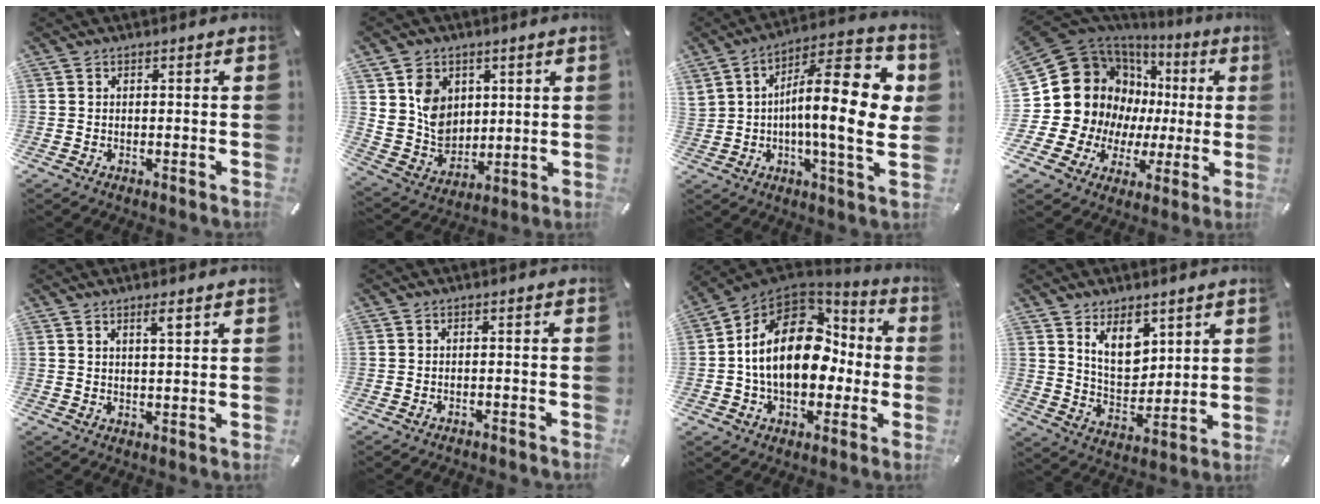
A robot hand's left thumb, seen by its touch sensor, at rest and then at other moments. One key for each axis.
{"total": 9.3, "fx": 3.6, "fy": 8.2, "fz": 2.7, "tx": -0.057, "ty": -0.010, "tz": 0.076}
{"total": 20.1, "fx": 2.2, "fy": 6.7, "fz": 18.8, "tx": -0.283, "ty": -0.013, "tz": 0.027}
{"total": 22.1, "fx": 5.4, "fy": 17.8, "fz": 11.9, "tx": -0.244, "ty": -0.054, "tz": 0.128}
{"total": 2.9, "fx": 2.0, "fy": 0.3, "fz": 2.1, "tx": -0.037, "ty": -0.004, "tz": 0.033}
{"total": 1.4, "fx": -1.3, "fy": 0.3, "fz": 0.3, "tx": -0.008, "ty": 0.004, "tz": -0.026}
{"total": 18.7, "fx": 0.8, "fy": 13.4, "fz": 13.1, "tx": -0.232, "ty": 0.002, "tz": 0.014}
{"total": 10.3, "fx": 5.6, "fy": 6.8, "fz": 5.4, "tx": -0.091, "ty": -0.023, "tz": 0.103}